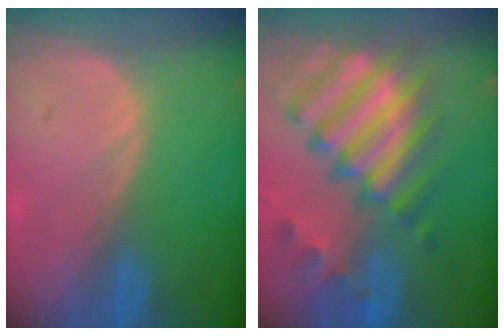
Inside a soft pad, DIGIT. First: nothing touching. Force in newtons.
{"total": 12.5, "press": 10.8, "slide": 6.3}